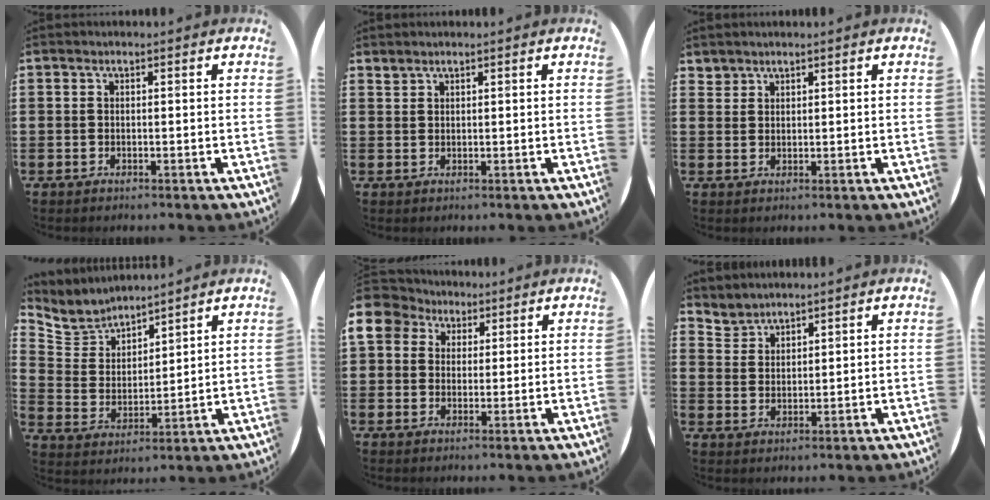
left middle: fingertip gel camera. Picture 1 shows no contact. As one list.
[{"total": 1.1, "force": [1.1, 0.0, -0.3], "torque": [0.003, 0.001, 0.021]}, {"total": 1.7, "force": [1.6, 0.5, -0.2], "torque": [0.002, 0.001, 0.032]}, {"total": 5.0, "force": [4.9, 1.1, -0.5], "torque": [-0.017, -0.033, 0.086]}, {"total": 5.5, "force": [3.1, 4.4, 1.1], "torque": [-0.036, 0.011, 0.056]}, {"total": 3.1, "force": [3.0, 0.5, -0.6], "torque": [0.005, -0.010, 0.059]}]